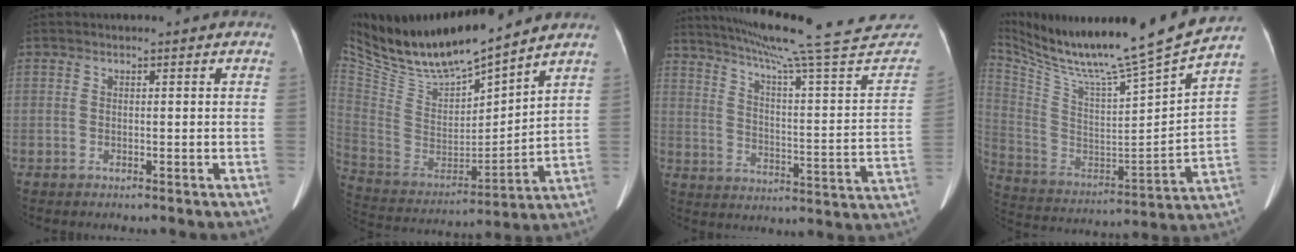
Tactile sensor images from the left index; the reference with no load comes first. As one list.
[{"total": 22.5, "force": [20.0, 3.1, 9.8], "torque": [-0.205, -0.008, 0.361]}, {"total": 31.2, "force": [28.2, 0.8, 13.3], "torque": [-0.211, -0.092, 0.357]}, {"total": 23.4, "force": [20.3, -1.3, 11.7], "torque": [-0.218, -0.061, 0.330]}]